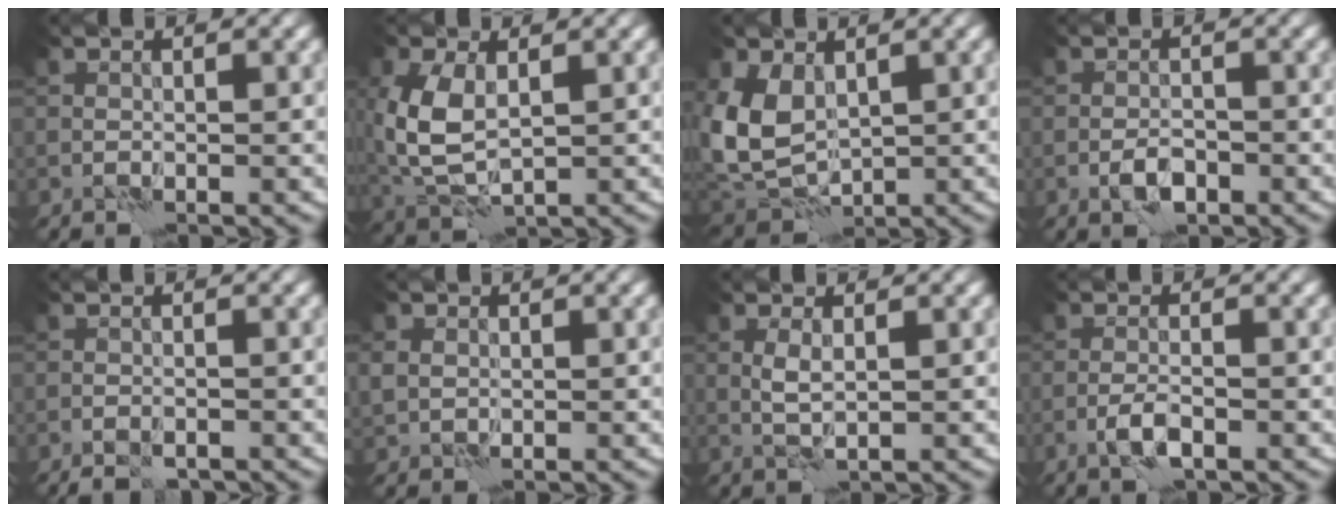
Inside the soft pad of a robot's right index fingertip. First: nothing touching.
{"total": 6.2, "force": [0.8, 3.6, 4.9], "torque": [-0.128, 0.000, 0.018]}
{"total": 5.7, "force": [1.2, 4.0, 3.8], "torque": [-0.090, -0.007, 0.019]}
{"total": 2.0, "force": [-1.1, 0.8, 1.4], "torque": [-0.026, 0.003, -0.024]}
{"total": 2.1, "force": [-1.7, 0.7, 1.1], "torque": [-0.023, 0.003, -0.026]}
{"total": 1.8, "force": [0.3, 1.6, 0.7], "torque": [-0.020, -0.001, 0.006]}
{"total": 1.5, "force": [0.4, 0.3, 1.4], "torque": [-0.037, 0.002, 0.008]}
{"total": 2.0, "force": [-1.1, 0.4, 1.6], "torque": [-0.039, 0.002, -0.026]}